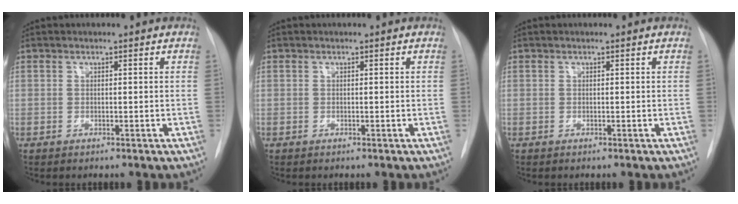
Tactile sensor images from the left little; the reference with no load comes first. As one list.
[{"total": 0.0}, {"total": 0.0}]